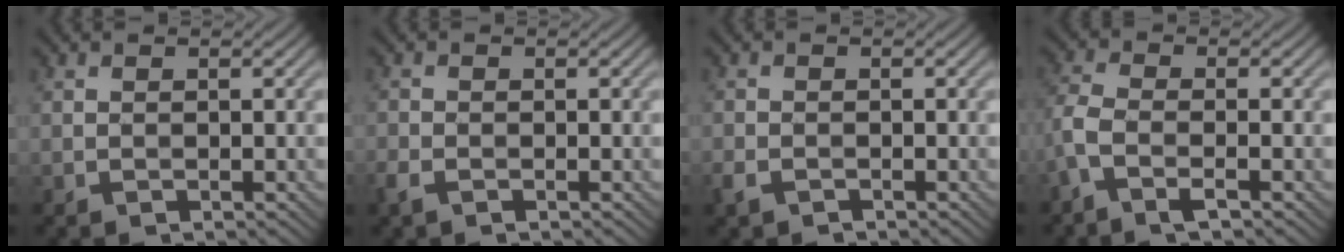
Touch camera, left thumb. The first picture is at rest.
{"total": 1.9, "force": [-1.3, 0.9, 1.1], "torque": [-0.032, -0.005, -0.032]}
{"total": 2.1, "force": [-1.4, 1.1, 1.0], "torque": [-0.028, -0.007, -0.035]}
{"total": 4.6, "force": [-2.5, 1.5, 3.6], "torque": [-0.097, -0.003, -0.064]}